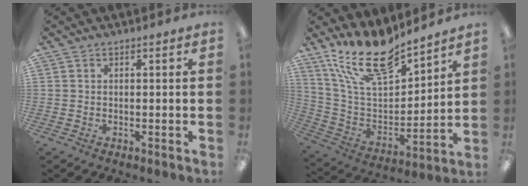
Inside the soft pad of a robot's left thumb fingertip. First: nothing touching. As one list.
[{"total": 18.7, "force": [14.7, 6.6, 9.5], "torque": [-0.196, -0.084, 0.263]}]